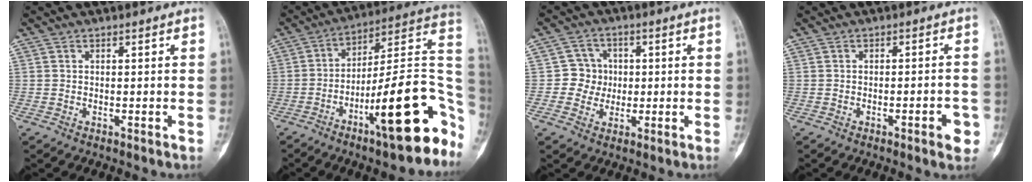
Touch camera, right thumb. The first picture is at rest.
{"total": 23.7, "force": [-9.5, 5.8, 20.9], "torque": [-0.233, 0.056, -0.139]}
{"total": 5.2, "force": [-0.1, 5.1, 0.8], "torque": [0.027, 0.014, -0.008]}
{"total": 4.2, "force": [-1.9, 1.2, 3.6], "torque": [-0.039, 0.012, -0.021]}